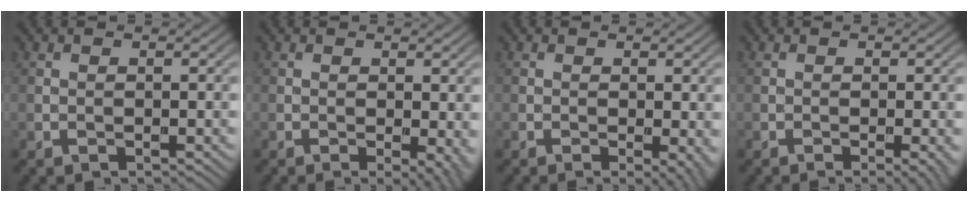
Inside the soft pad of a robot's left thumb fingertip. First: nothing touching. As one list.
[{"total": 3.4, "force": [-0.5, 1.0, 3.2], "torque": [-0.039, -0.006, -0.006]}, {"total": 2.7, "force": [-0.5, 0.6, 2.6], "torque": [-0.033, -0.006, -0.008]}, {"total": 2.1, "force": [-0.7, 0.2, 2.0], "torque": [-0.027, 0.000, -0.013]}]